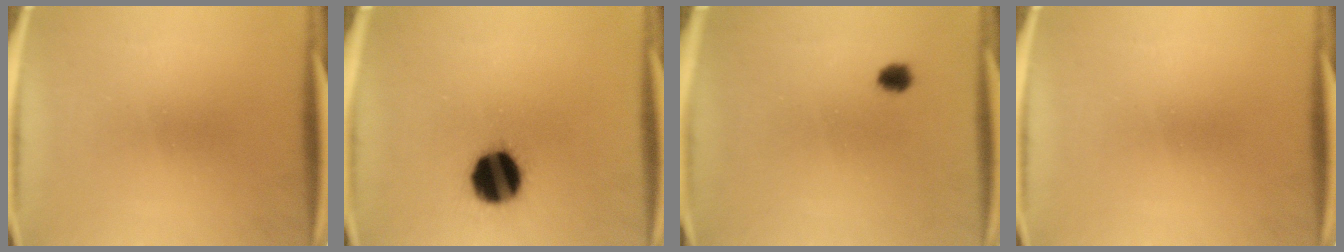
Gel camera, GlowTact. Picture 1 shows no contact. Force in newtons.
{"total": 15.0}
{"total": 2.1}
{"total": 0.0}